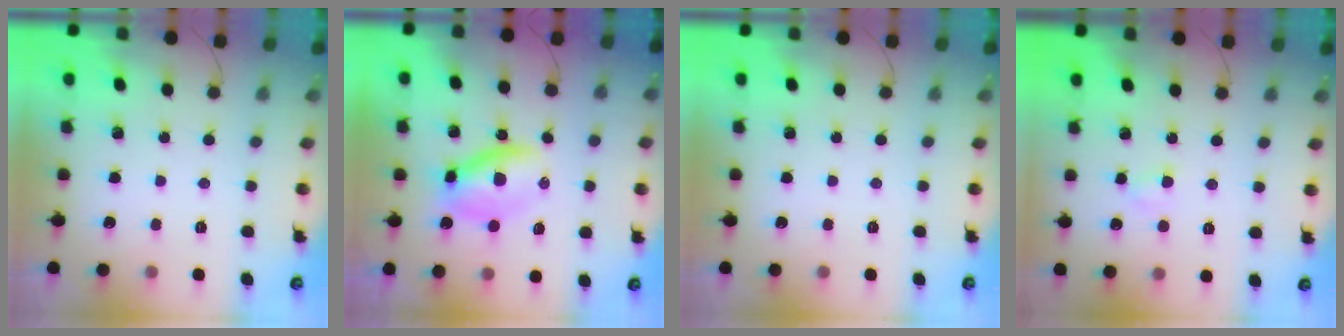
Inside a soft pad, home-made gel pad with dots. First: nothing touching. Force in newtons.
{"total": 5.8, "press": 5.8, "slide": 0.6}
{"total": 0.0}
{"total": 3.0, "press": 2.9, "slide": 0.8}